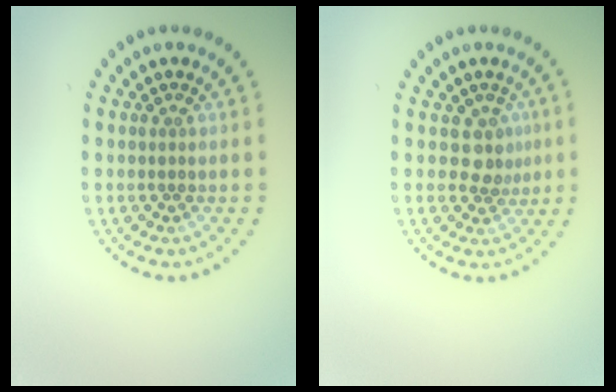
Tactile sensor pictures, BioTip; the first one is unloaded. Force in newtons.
{"total": 2.2, "press": 1.7, "slide": 1.3}